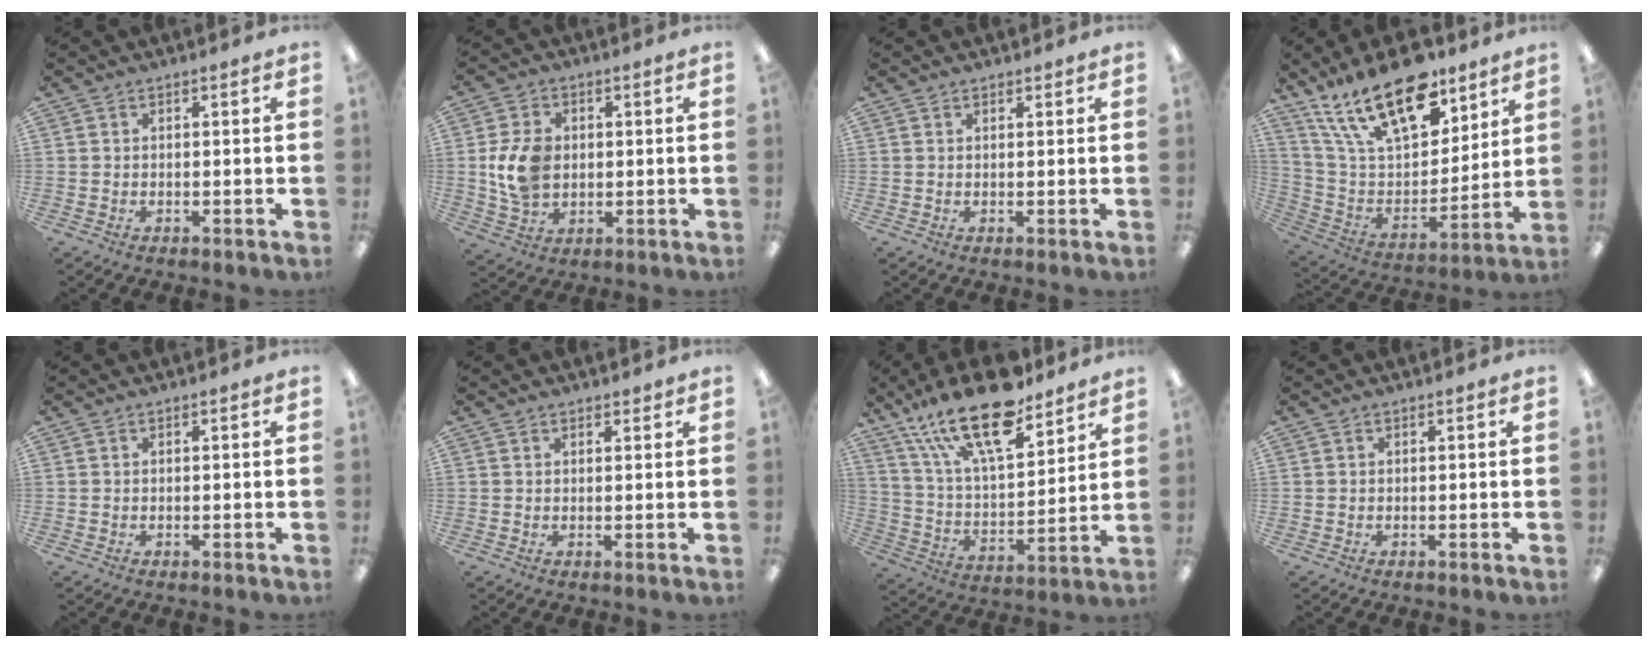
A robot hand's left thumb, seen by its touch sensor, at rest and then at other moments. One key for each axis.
{"total": 10.5, "fx": 0.7, "fy": 8.0, "fz": 6.7, "tx": -0.137, "ty": 0.009, "tz": 0.016}
{"total": 1.0, "fx": 0.9, "fy": 0.5, "fz": 0.0, "tx": 0.008, "ty": -0.004, "tz": 0.016}
{"total": 23.5, "fx": 15.4, "fy": 10.9, "fz": 14.1, "tx": -0.269, "ty": -0.080, "tz": 0.271}
{"total": 0.0}
{"total": 1.3, "fx": 1.2, "fy": 0.6, "fz": 0.1, "tx": 0.006, "ty": -0.004, "tz": 0.021}
{"total": 22.3, "fx": 15.5, "fy": 8.3, "fz": 13.7, "tx": -0.253, "ty": -0.085, "tz": 0.267}
{"total": 0.0}